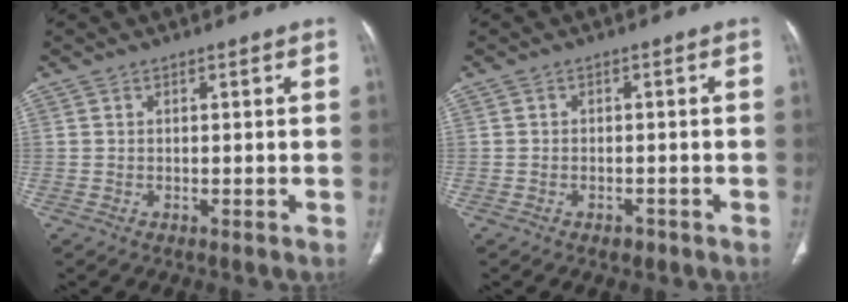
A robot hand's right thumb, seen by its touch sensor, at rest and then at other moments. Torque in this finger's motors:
{"motor_torque": [0.32, -0.02, -0.21, 0.20, 0.00]}